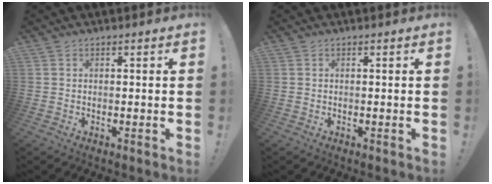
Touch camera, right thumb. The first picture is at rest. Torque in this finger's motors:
{"motor_torque": [0.00, 0.00, 0.00, 0.00, 0.00]}